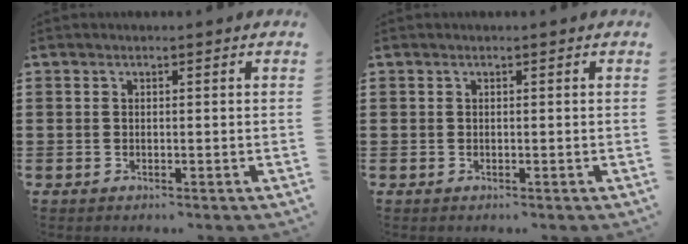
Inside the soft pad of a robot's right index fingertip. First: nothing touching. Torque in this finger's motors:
{"motor_torque": [0.02, 0.61, -0.01, 0.01]}